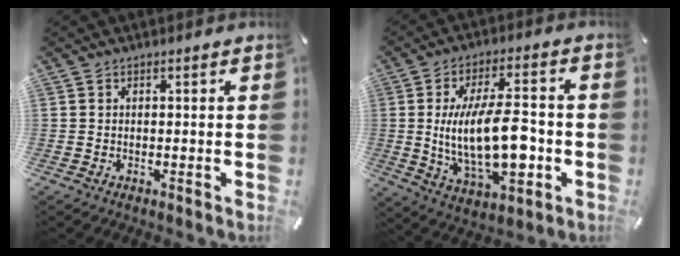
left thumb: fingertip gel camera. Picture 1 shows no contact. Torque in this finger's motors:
{"motor_torque": [1.98, 3.03, 1.88, -0.26, 0.60]}